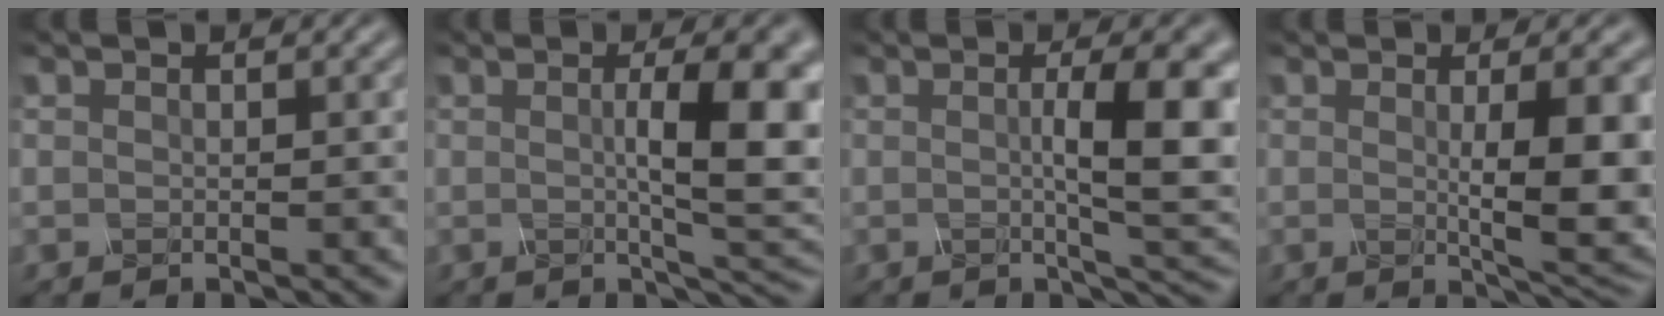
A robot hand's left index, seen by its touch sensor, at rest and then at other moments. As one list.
[{"total": 9.2, "force": [0.8, 2.3, 8.8], "torque": [-0.108, 0.003, 0.011]}, {"total": 8.3, "force": [0.6, 2.0, 8.0], "torque": [-0.101, 0.000, 0.008]}, {"total": 7.7, "force": [0.0, 1.7, 7.5], "torque": [-0.100, -0.007, 0.005]}]